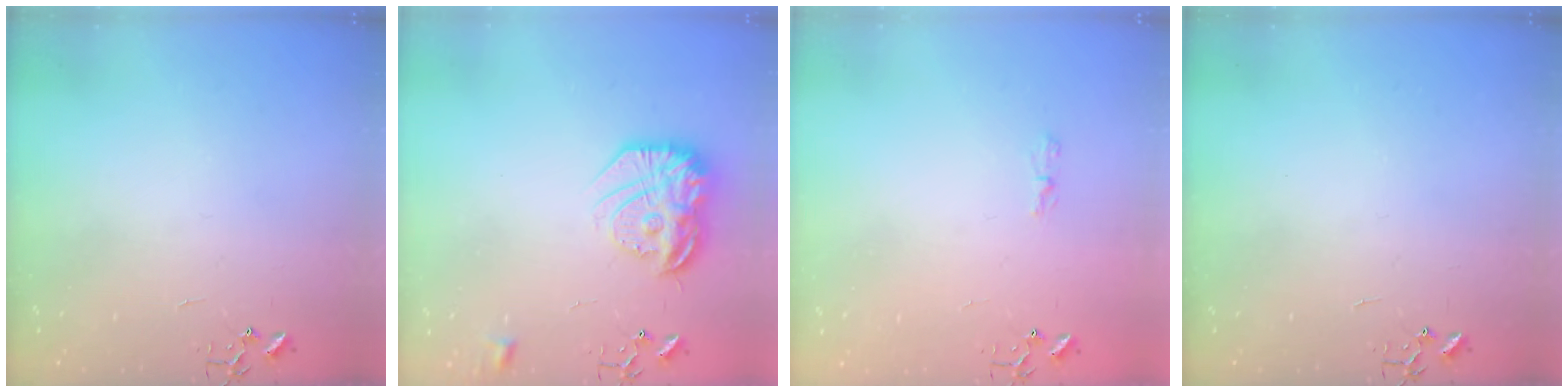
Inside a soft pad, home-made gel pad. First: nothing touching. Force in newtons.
{"total": 18.4, "press": 18.3, "slide": 1.7}
{"total": 3.9, "press": 3.9, "slide": 0.5}
{"total": 0.0}